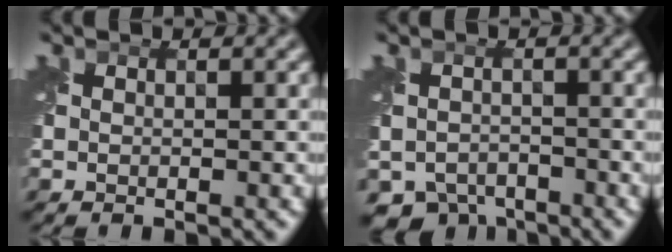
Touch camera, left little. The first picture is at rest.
{"total": 5.2, "force": [-4.0, 2.8, 1.6], "torque": [-0.024, -0.022, -0.069]}